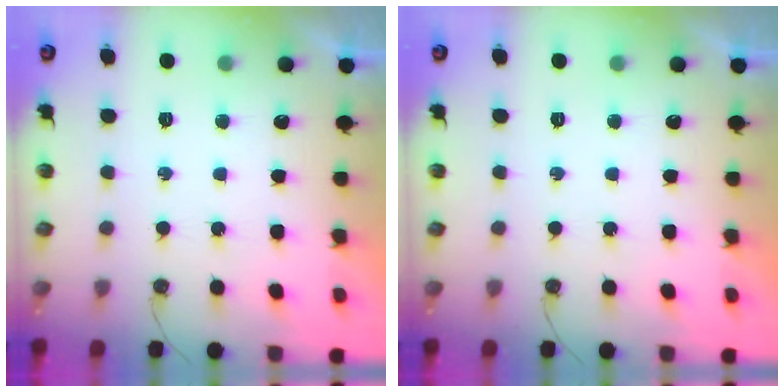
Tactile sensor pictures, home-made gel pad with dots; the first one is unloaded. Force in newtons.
{"total": 0.0}